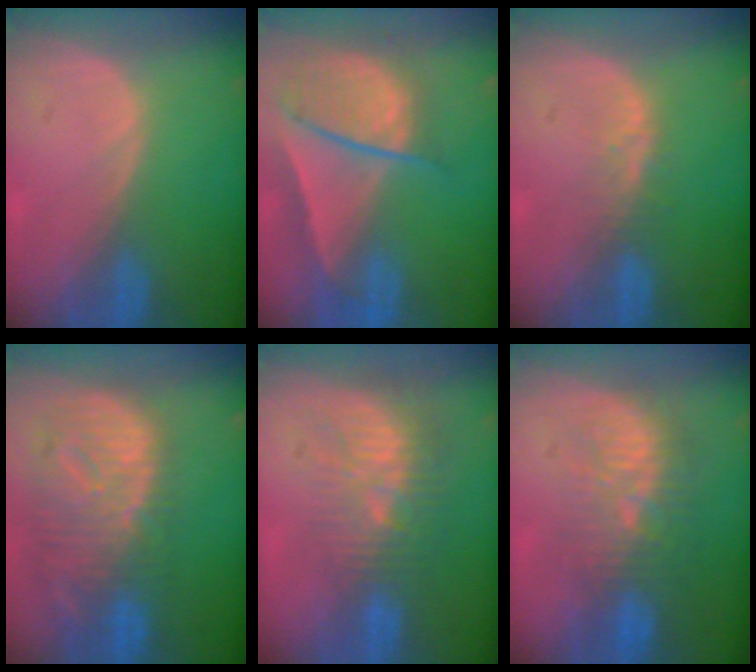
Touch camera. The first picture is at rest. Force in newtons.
{"total": 9.5, "press": 8.1, "slide": 5.0}
{"total": 2.5, "press": 2.4, "slide": 0.2}
{"total": 12.5, "press": 10.8, "slide": 6.4}
{"total": 10.2, "press": 8.8, "slide": 5.0}
{"total": 9.5, "press": 9.1, "slide": 2.8}